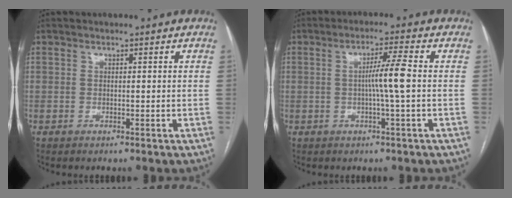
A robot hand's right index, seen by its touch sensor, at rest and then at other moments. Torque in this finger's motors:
{"motor_torque": [0.47, 0.01, 0.31, 0.07]}